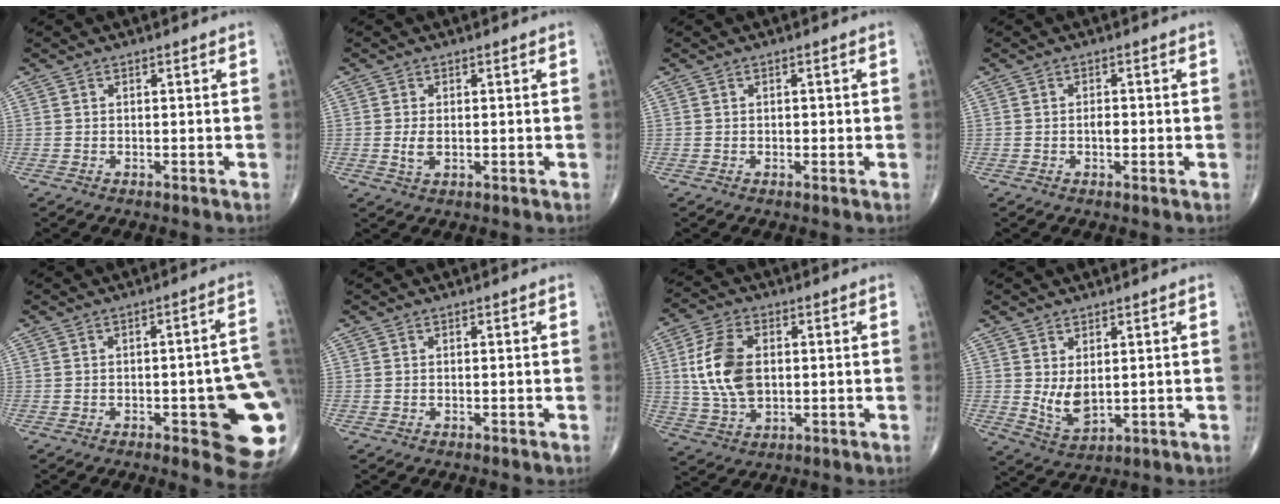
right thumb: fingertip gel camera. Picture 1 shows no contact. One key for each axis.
{"total": 2.5, "fx": 0.0, "fy": 1.4, "fz": 2.1, "tx": -0.045, "ty": -0.006, "tz": -0.001}
{"total": 1.1, "fx": 0.0, "fy": 0.8, "fz": 0.8, "tx": -0.003, "ty": 0.001, "tz": -0.003}
{"total": 1.9, "fx": -0.2, "fy": 1.0, "fz": 1.6, "tx": -0.021, "ty": 0.002, "tz": -0.006}
{"total": 16.4, "fx": -2.9, "fy": 4.8, "fz": 15.4, "tx": -0.144, "ty": 0.011, "tz": -0.020}
{"total": 0.0}
{"total": 12.1, "fx": 1.3, "fy": 7.4, "fz": 9.5, "tx": -0.182, "ty": 0.002, "tz": 0.027}
{"total": 5.6, "fx": 0.9, "fy": 3.1, "fz": 4.5, "tx": -0.076, "ty": -0.017, "tz": 0.032}